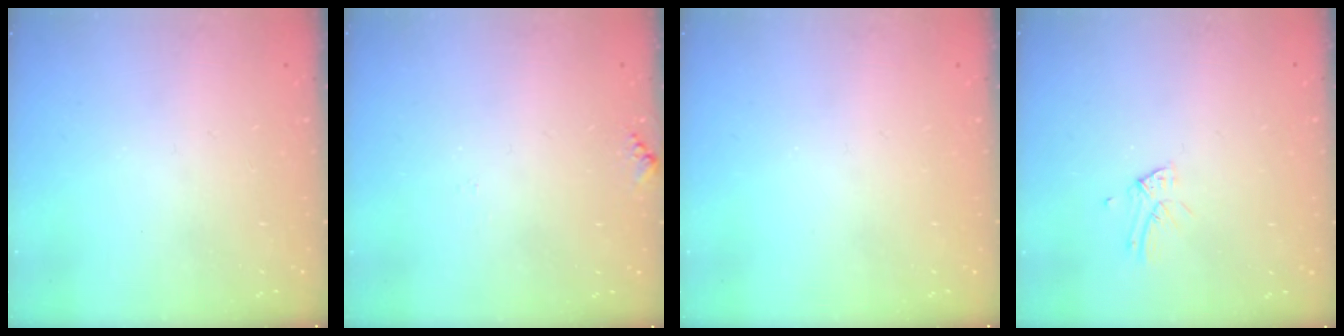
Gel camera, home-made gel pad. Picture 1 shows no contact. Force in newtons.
{"total": 5.4, "press": 5.3, "slide": 0.6}
{"total": 0.0}
{"total": 3.0, "press": 3.0, "slide": 0.3}